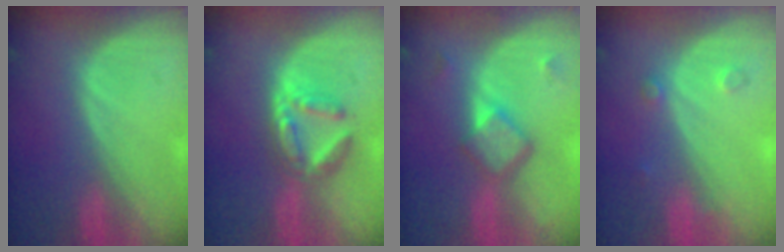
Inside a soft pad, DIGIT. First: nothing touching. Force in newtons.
{"total": 6.0, "press": 5.7, "slide": 2.1}
{"total": 5.9, "press": 5.1, "slide": 2.9}
{"total": 1.7, "press": 1.7, "slide": 0.3}